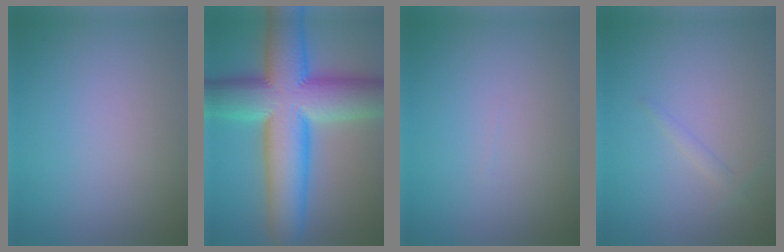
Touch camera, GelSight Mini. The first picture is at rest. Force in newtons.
{"total": 14.9, "press": 14.9, "slide": 0.5}
{"total": 0.0}
{"total": 0.9, "press": 0.9, "slide": 0.0}